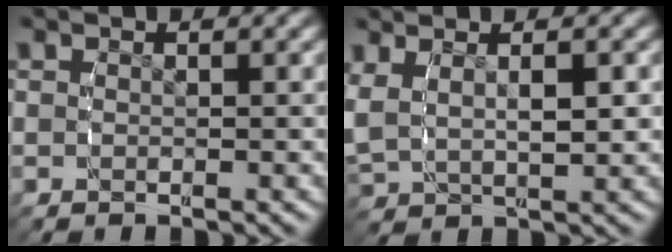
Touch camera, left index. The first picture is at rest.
{"total": 4.2, "force": [1.4, 2.7, 2.9], "torque": [-0.079, 0.001, 0.032]}